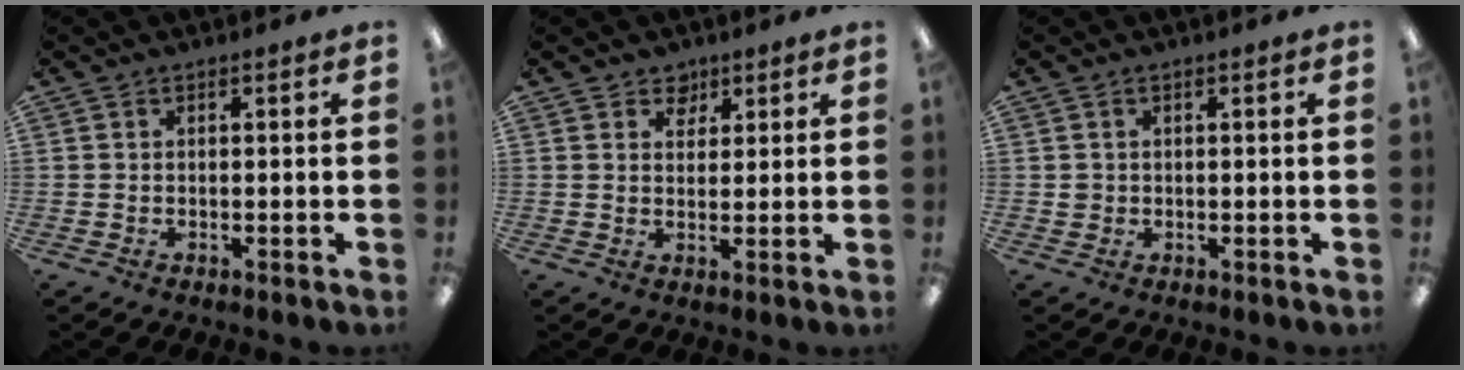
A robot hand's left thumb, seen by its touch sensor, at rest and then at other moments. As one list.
[{"total": 4.2, "force": [3.0, 2.8, 0.4], "torque": [0.002, -0.014, 0.051]}, {"total": 1.5, "force": [0.3, 1.4, 0.3], "torque": [-0.009, 0.004, 0.005]}]